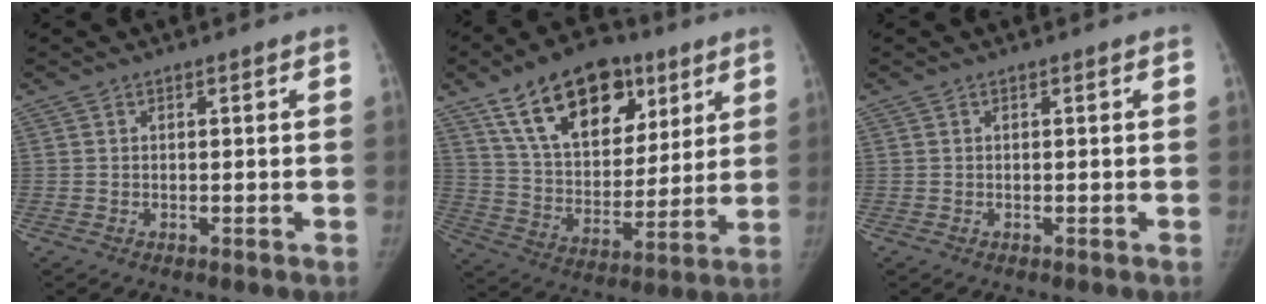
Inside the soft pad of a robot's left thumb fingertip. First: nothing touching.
{"total": 22.1, "force": [12.0, 13.0, 13.3], "torque": [-0.176, -0.028, 0.205]}
{"total": 0.0}